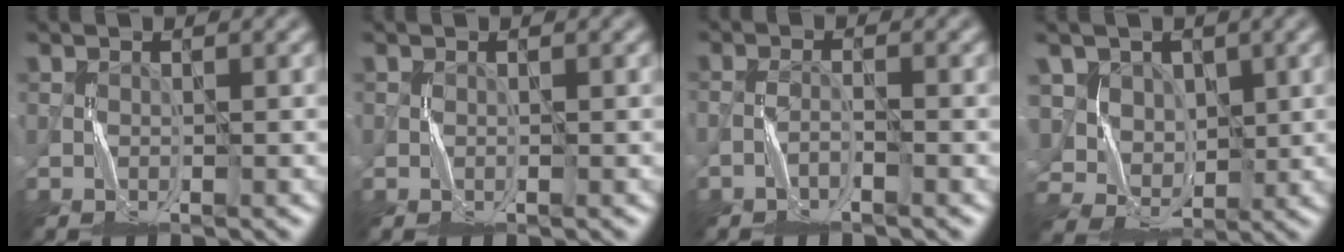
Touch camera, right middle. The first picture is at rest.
{"total": 0.0}
{"total": 1.2, "force": [-1.2, -0.1, 0.2], "torque": [-0.006, 0.008, -0.027]}
{"total": 4.7, "force": [2.0, 3.8, 1.8], "torque": [-0.054, -0.001, 0.052]}